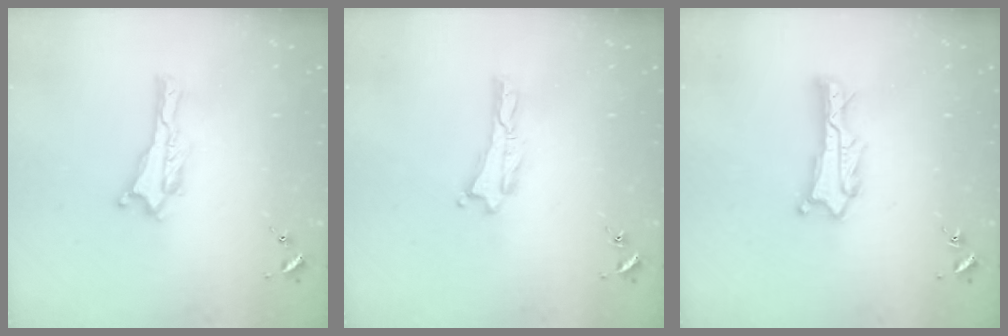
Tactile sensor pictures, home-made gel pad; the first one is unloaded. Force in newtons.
{"total": 0.0}
{"total": 1.5, "press": 1.5, "slide": 0.2}